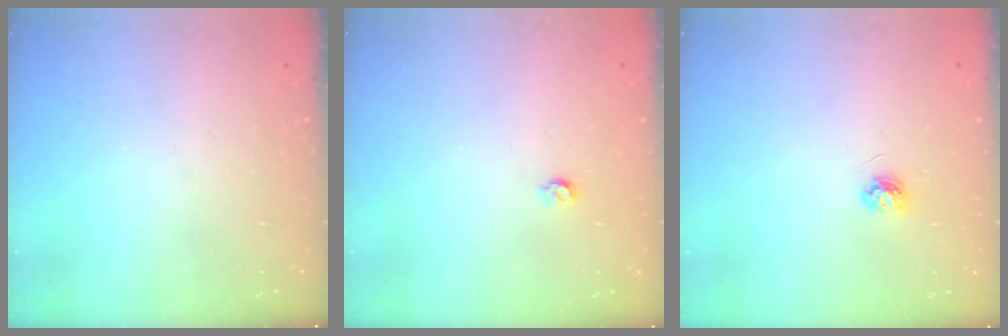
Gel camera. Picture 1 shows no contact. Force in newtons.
{"total": 3.2, "press": 3.2, "slide": 0.5}
{"total": 3.9, "press": 3.9, "slide": 0.4}